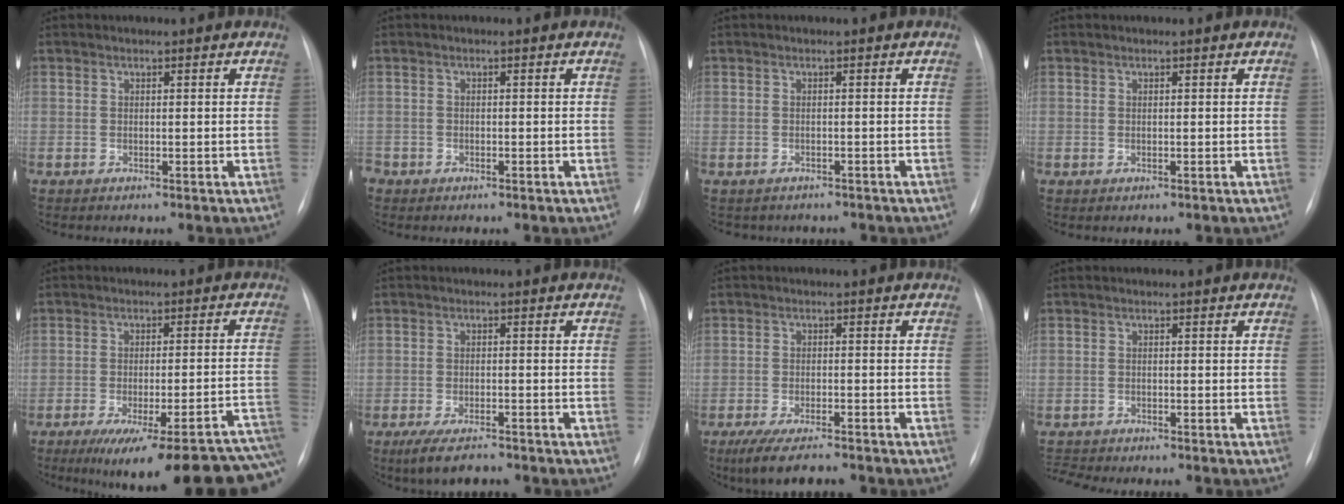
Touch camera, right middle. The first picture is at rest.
{"total": 2.2, "force": [-1.3, 1.7, 0.4], "torque": [-0.006, 0.003, -0.024]}
{"total": 4.0, "force": [-3.4, 2.0, 0.5], "torque": [-0.011, 0.010, -0.037]}
{"total": 0.0}
{"total": 23.8, "force": [-19.3, 2.4, 13.8], "torque": [-0.102, -0.004, -0.243]}
{"total": 5.7, "force": [-4.4, 1.5, 3.2], "torque": [-0.061, -0.009, -0.073]}
{"total": 8.0, "force": [-6.5, 1.5, 4.3], "torque": [-0.073, -0.018, -0.104]}
{"total": 3.1, "force": [-3.1, 0.1, 0.4], "torque": [-0.003, -0.008, -0.048]}